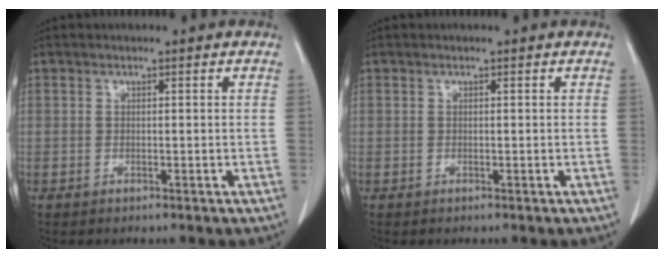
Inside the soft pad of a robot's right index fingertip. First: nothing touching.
{"total": 0.0}